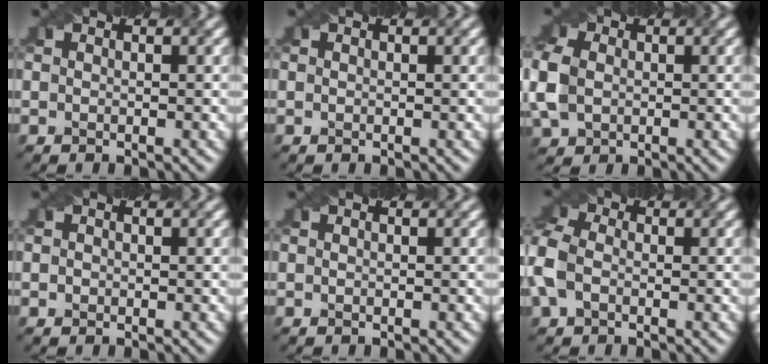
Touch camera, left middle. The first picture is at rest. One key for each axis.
{"total": 0.5, "fx": 0.3, "fy": 0.3, "fz": 0.3, "tx": -0.006, "ty": -0.001, "tz": 0.005}
{"total": 7.5, "fx": 0.0, "fy": 5.9, "fz": 4.6, "tx": -0.127, "ty": 0.006, "tz": -0.006}
{"total": 0.7, "fx": 0.1, "fy": 0.6, "fz": 0.3, "tx": -0.005, "ty": -0.001, "tz": 0.001}
{"total": 0.0}
{"total": 5.4, "fx": -0.6, "fy": 4.1, "fz": 3.5, "tx": -0.096, "ty": 0.007, "tz": -0.023}